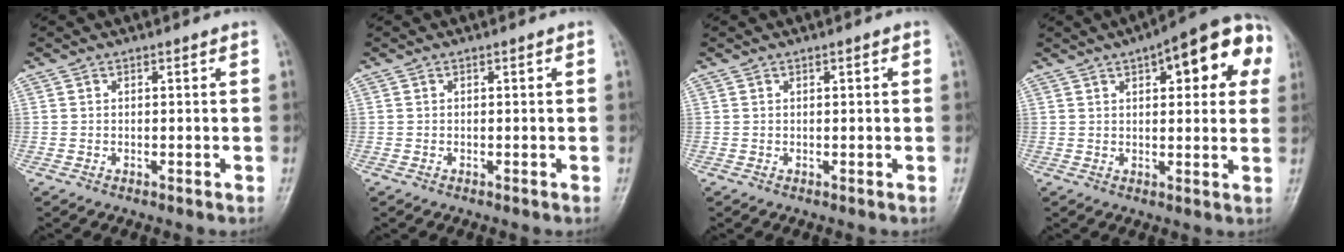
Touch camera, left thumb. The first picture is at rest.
{"total": 0.0}
{"total": 0.9, "force": [0.3, 0.2, 0.8], "torque": [-0.012, 0.002, 0.003]}
{"total": 16.7, "force": [6.2, 6.5, 14.0], "torque": [-0.145, 0.015, 0.070]}